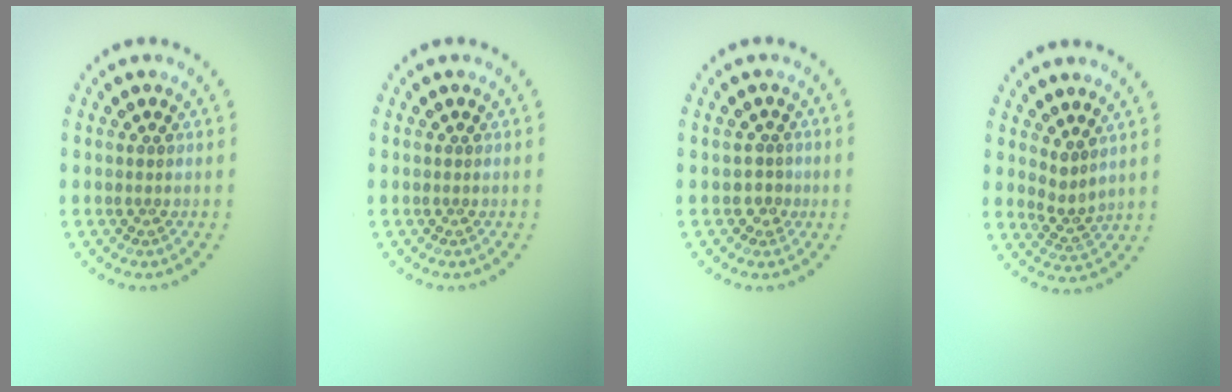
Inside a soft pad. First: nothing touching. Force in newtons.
{"total": 0.0}
{"total": 1.5, "press": 1.2, "slide": 0.9}
{"total": 1.8, "press": 1.4, "slide": 1.2}